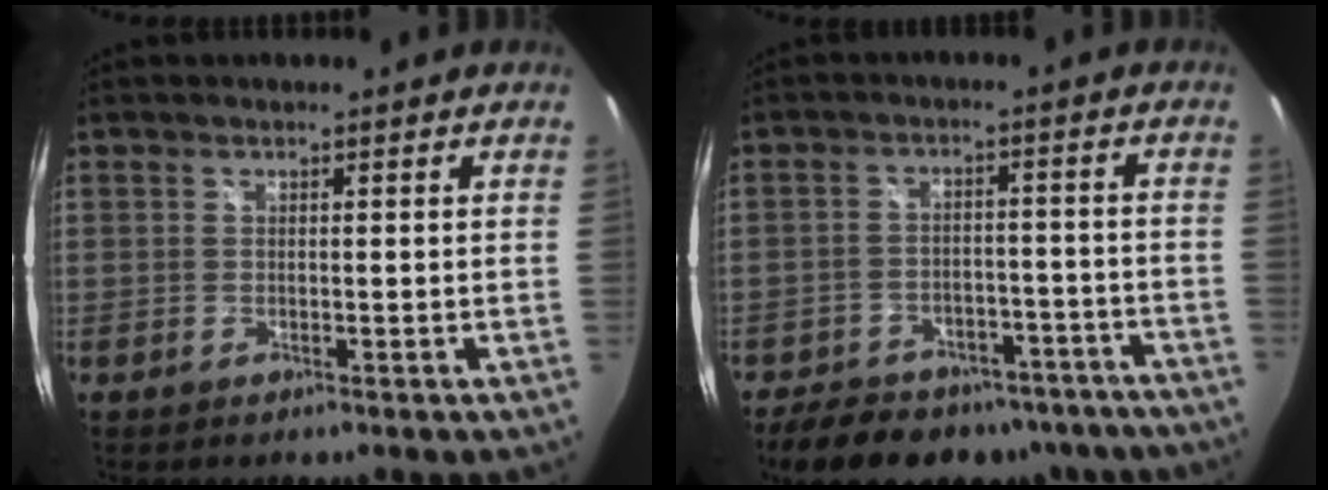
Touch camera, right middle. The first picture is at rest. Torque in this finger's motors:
{"motor_torque": [0.93, -1.21, 0.22, 0.09]}